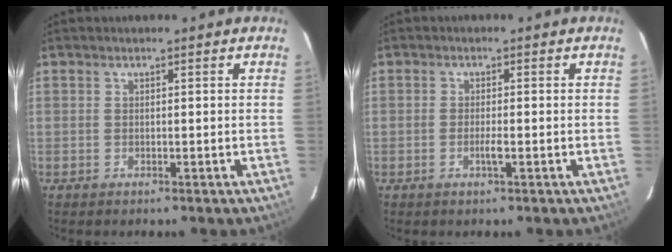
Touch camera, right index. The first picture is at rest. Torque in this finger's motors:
{"motor_torque": [0.50, 0.06, 0.19, 0.03]}